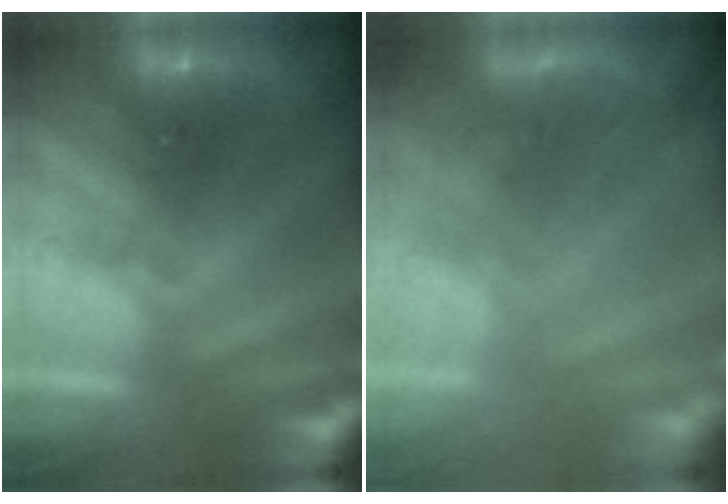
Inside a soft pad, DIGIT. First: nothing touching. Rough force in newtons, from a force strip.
{"total": 5.6}